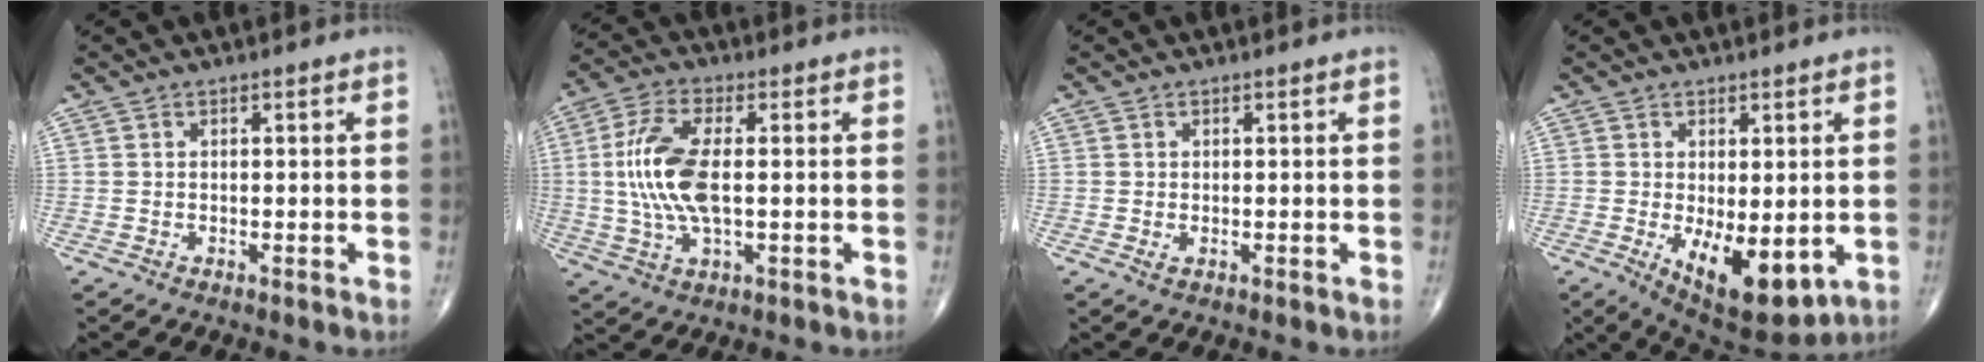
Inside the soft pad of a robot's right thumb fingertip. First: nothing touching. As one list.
[{"total": 12.1, "force": [0.3, 5.1, 11.0], "torque": [-0.241, 0.004, 0.006]}, {"total": 0.7, "force": [-0.1, 0.4, 0.5], "torque": [-0.011, 0.003, 0.001]}, {"total": 11.5, "force": [-2.5, 5.2, 9.9], "torque": [-0.136, -0.022, -0.019]}]